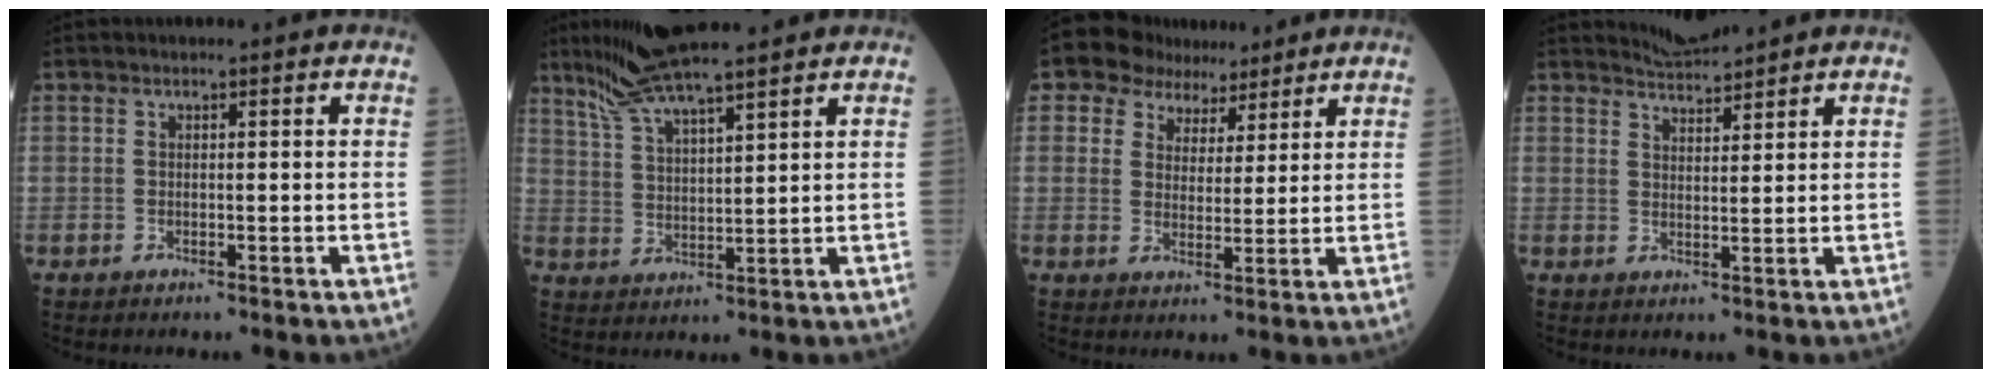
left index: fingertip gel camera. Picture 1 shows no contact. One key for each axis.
{"total": 10.1, "fx": 8.4, "fy": 0.2, "fz": 5.6, "tx": -0.107, "ty": 0.025, "tz": 0.155}
{"total": 6.7, "fx": 4.9, "fy": 4.5, "fz": 1.0, "tx": -0.015, "ty": 0.024, "tz": 0.081}
{"total": 3.1, "fx": 3.0, "fy": -0.4, "fz": -0.2, "tx": -0.005, "ty": 0.003, "tz": 0.061}